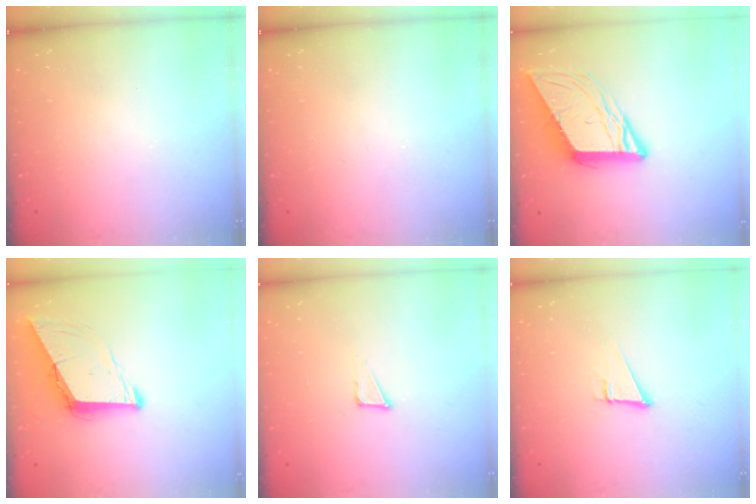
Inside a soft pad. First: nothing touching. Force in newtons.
{"total": 0.0}
{"total": 11.6, "press": 11.2, "slide": 2.9}
{"total": 8.6, "press": 7.8, "slide": 3.6}
{"total": 3.6, "press": 3.5, "slide": 0.9}
{"total": 4.4, "press": 3.8, "slide": 2.3}